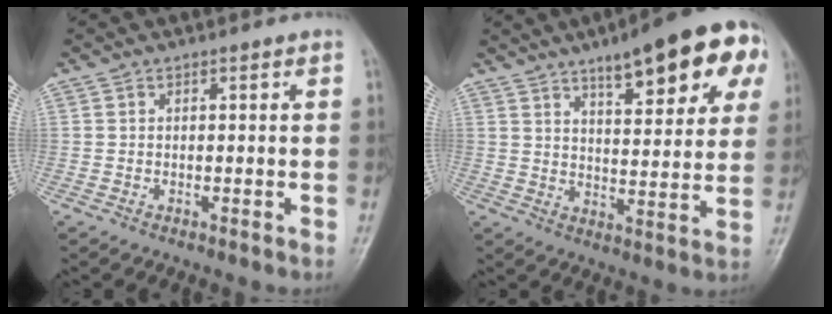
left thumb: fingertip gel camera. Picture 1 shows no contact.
{"total": 18.4, "force": [9.7, 5.8, 14.5], "torque": [-0.160, -0.021, 0.129]}